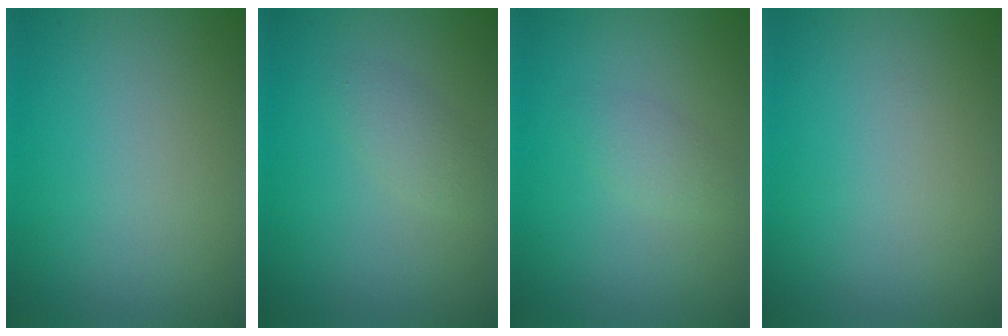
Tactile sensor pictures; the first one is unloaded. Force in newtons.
{"total": 1.6, "press": 1.6, "slide": 0.1}
{"total": 1.4, "press": 1.4, "slide": 0.0}
{"total": 0.0}